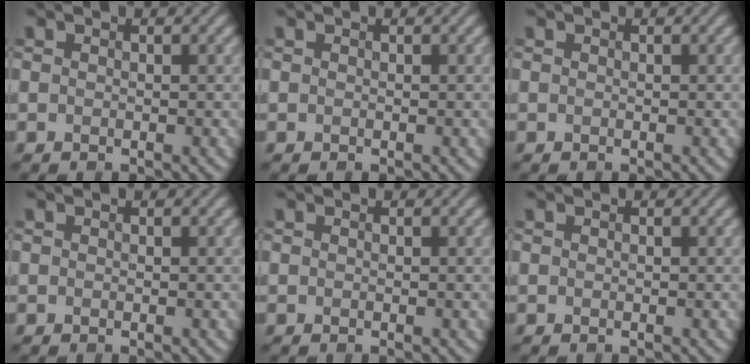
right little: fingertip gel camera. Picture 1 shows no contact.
{"total": 0.0}
{"total": 0.0}
{"total": 0.0}
{"total": 0.0}
{"total": 0.0}